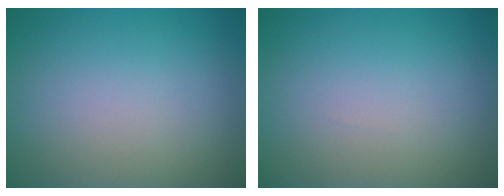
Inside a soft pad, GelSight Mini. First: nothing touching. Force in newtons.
{"total": 0.0}